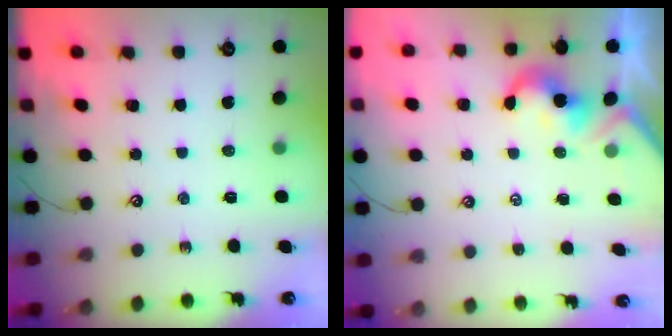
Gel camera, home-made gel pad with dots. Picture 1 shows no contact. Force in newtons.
{"total": 1.9, "press": 1.8, "slide": 0.6}